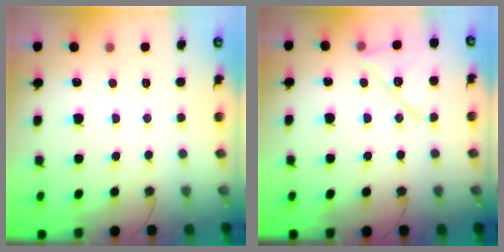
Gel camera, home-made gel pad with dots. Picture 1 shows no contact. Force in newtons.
{"total": 13.3, "press": 13.3, "slide": 0.5}